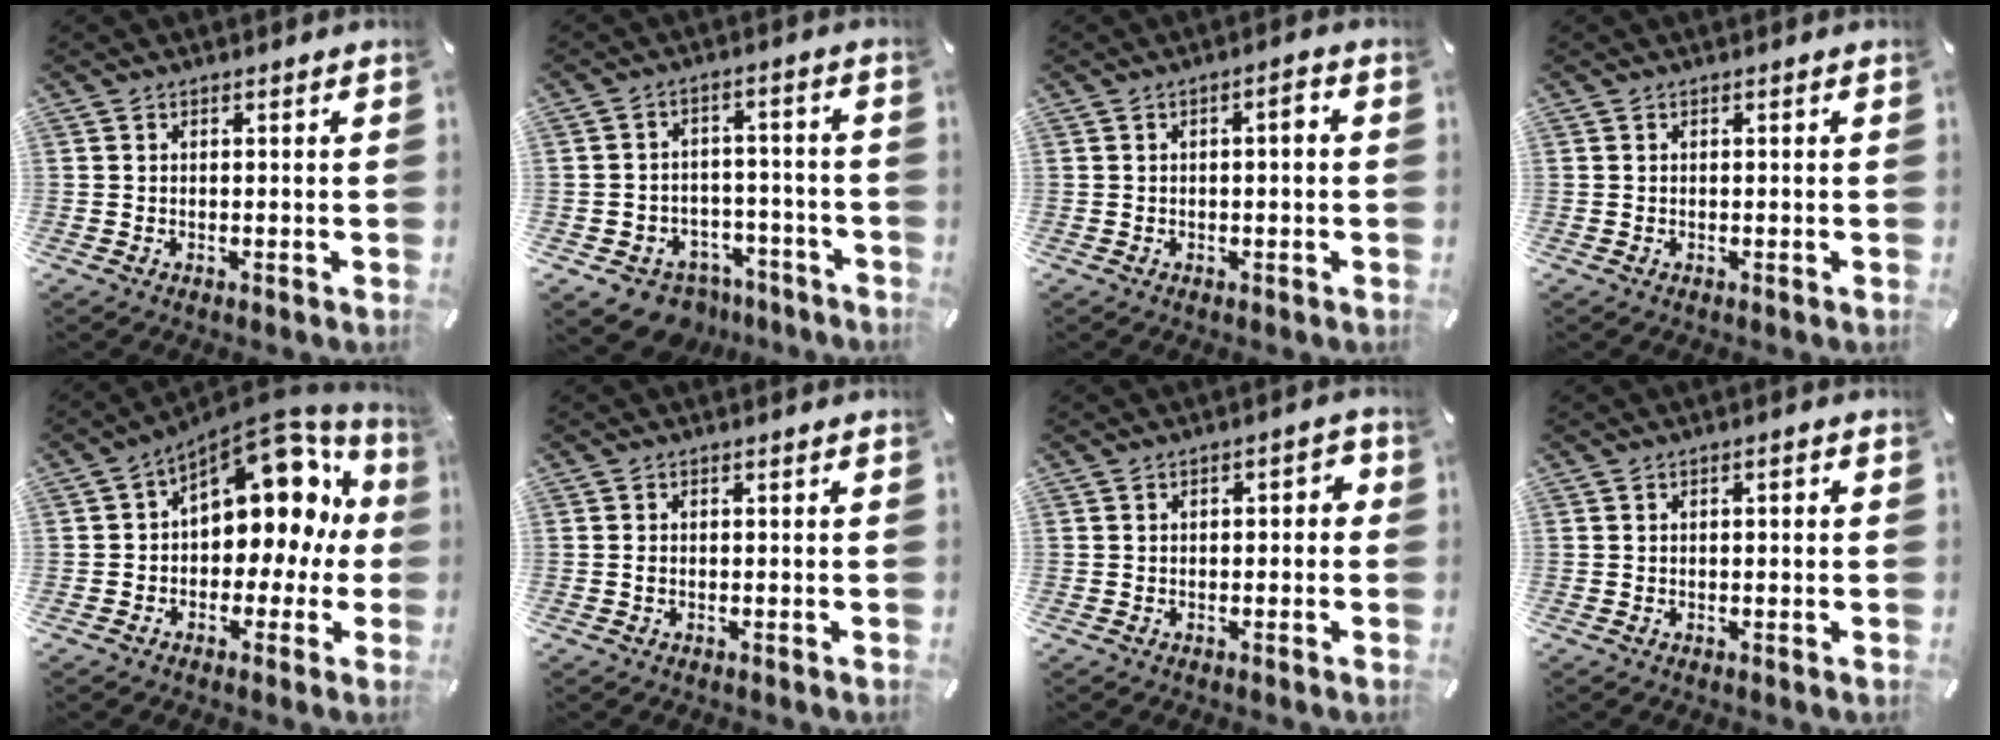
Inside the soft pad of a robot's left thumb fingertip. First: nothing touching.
{"total": 7.6, "force": [-4.9, 5.5, 1.9], "torque": [-0.028, 0.038, -0.083]}
{"total": 2.8, "force": [-0.1, 0.8, 2.7], "torque": [-0.042, 0.008, -0.007]}
{"total": 0.0}
{"total": 14.2, "force": [6.7, 8.7, 9.0], "torque": [-0.119, -0.059, 0.116]}
{"total": 0.7, "force": [-0.2, 0.4, 0.5], "torque": [-0.011, 0.000, -0.003]}
{"total": 2.4, "force": [-0.8, 1.3, 1.9], "torque": [-0.033, 0.012, -0.017]}
{"total": 1.1, "force": [-0.1, 0.5, 1.0], "torque": [-0.017, 0.003, -0.003]}